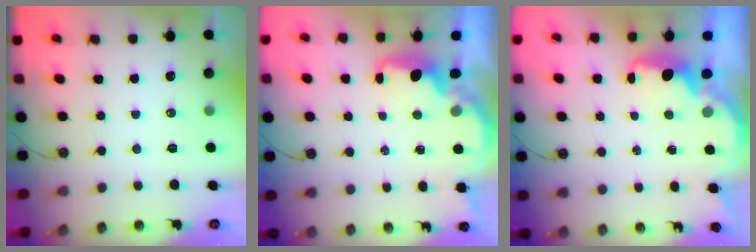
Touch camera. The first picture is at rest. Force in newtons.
{"total": 2.2, "press": 2.0, "slide": 0.8}
{"total": 2.1, "press": 2.1, "slide": 0.5}